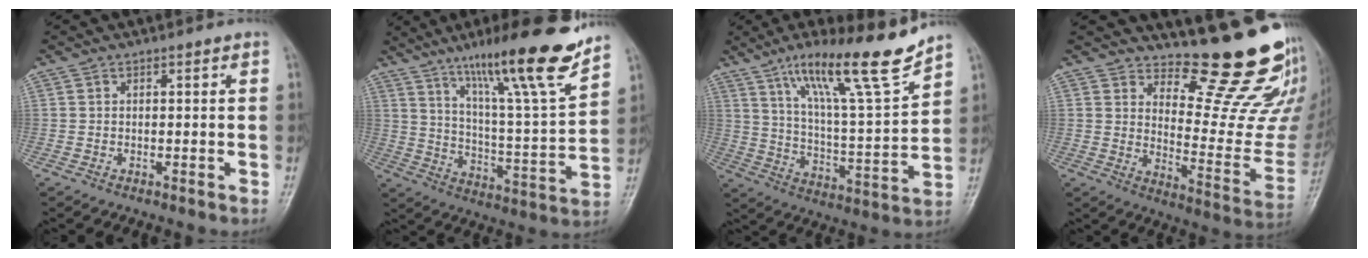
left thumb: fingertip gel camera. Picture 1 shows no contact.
{"total": 20.2, "force": [14.4, 1.5, 14.1], "torque": [-0.194, -0.075, 0.235]}
{"total": 18.1, "force": [12.6, 1.9, 12.8], "torque": [-0.188, -0.069, 0.215]}
{"total": 18.3, "force": [16.3, 3.4, 7.6], "torque": [-0.054, -0.183, 0.213]}